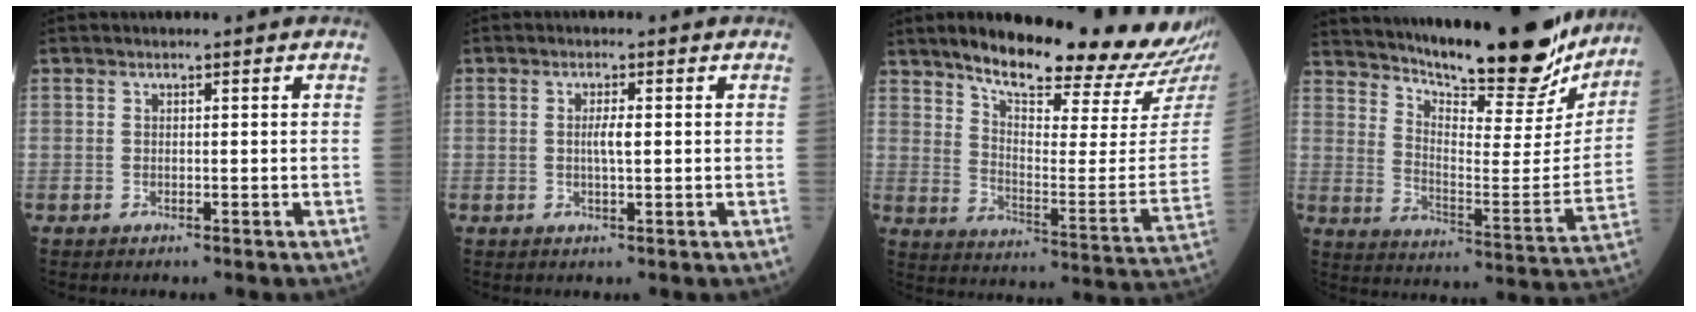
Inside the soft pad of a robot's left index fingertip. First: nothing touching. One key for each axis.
{"total": 2.2, "fx": -0.4, "fy": 0.4, "fz": 2.1, "tx": -0.040, "ty": -0.003, "tz": -0.009}
{"total": 22.9, "fx": 19.5, "fy": 2.8, "fz": 11.8, "tx": -0.173, "ty": -0.059, "tz": 0.257}
{"total": 25.3, "fx": 22.0, "fy": 5.2, "fz": 11.4, "tx": -0.182, "ty": -0.054, "tz": 0.296}